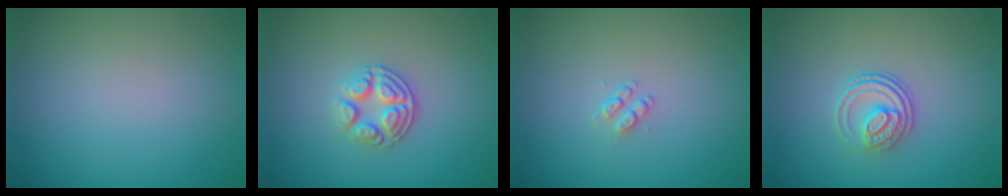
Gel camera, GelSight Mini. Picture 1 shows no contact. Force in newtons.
{"total": 3.2, "press": 2.6, "slide": 2.0}
{"total": 1.1, "press": 0.7, "slide": 0.8}
{"total": 3.0, "press": 2.5, "slide": 1.7}